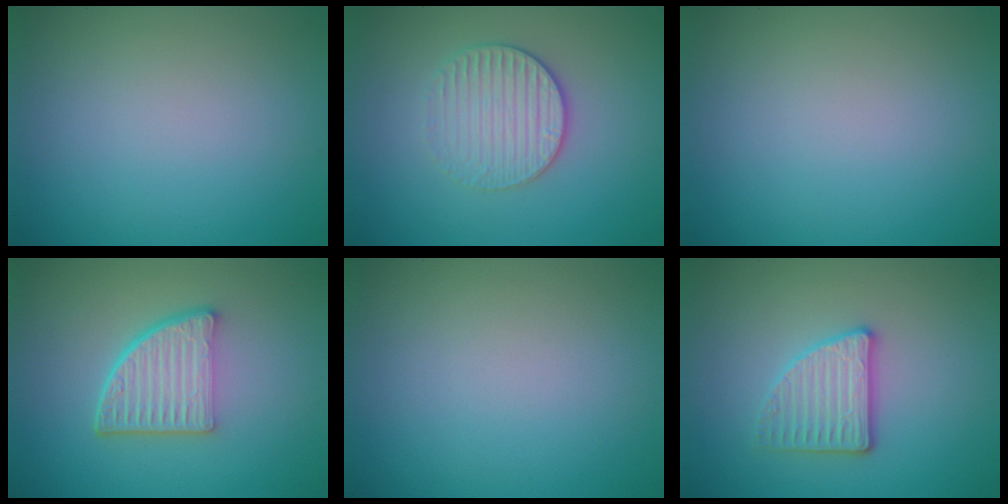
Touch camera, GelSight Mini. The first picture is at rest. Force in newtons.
{"total": 3.1, "press": 2.8, "slide": 1.2}
{"total": 0.0}
{"total": 5.3, "press": 3.6, "slide": 3.9}
{"total": 0.0}
{"total": 3.1, "press": 2.9, "slide": 1.1}